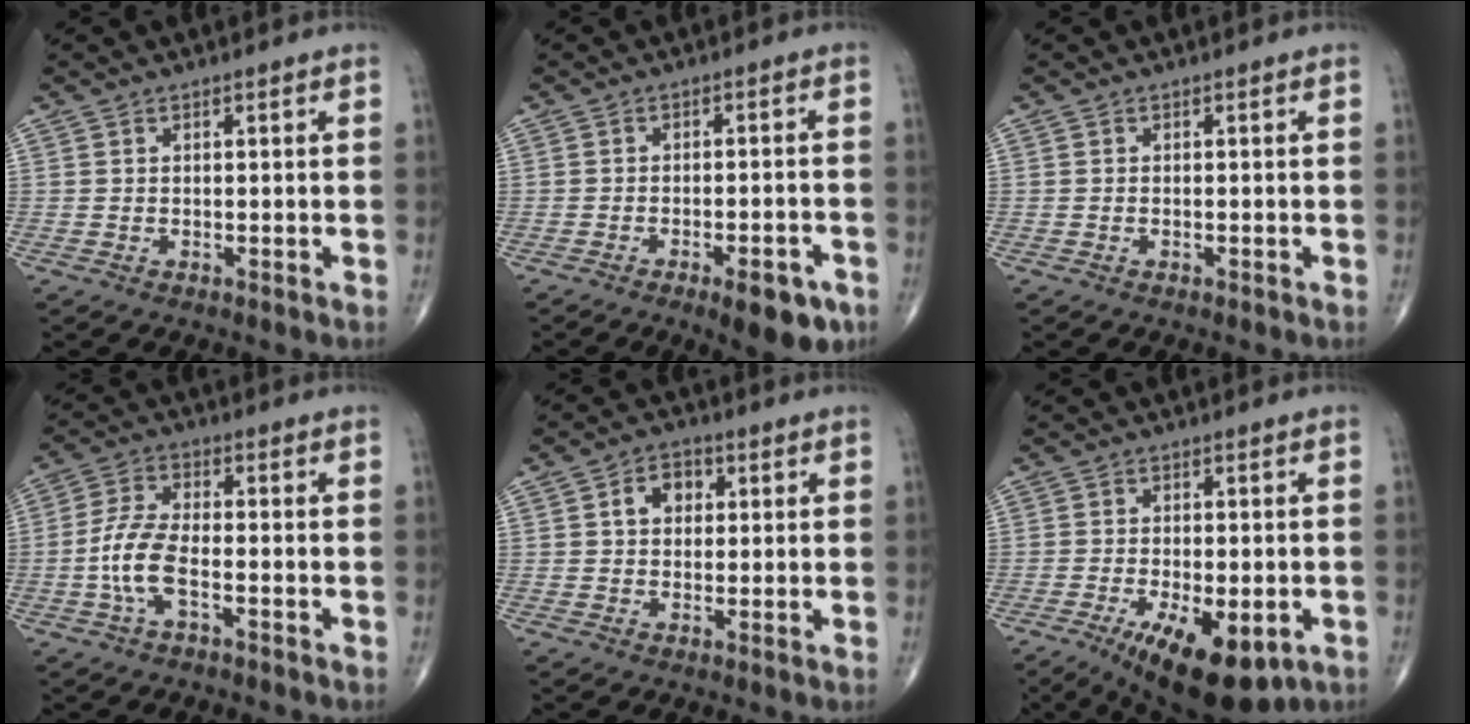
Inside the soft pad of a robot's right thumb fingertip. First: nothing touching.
{"total": 8.1, "force": [-4.5, 2.8, 6.1], "torque": [-0.065, 0.014, -0.056]}
{"total": 0.0}
{"total": 7.7, "force": [-2.4, 3.2, 6.6], "torque": [-0.150, 0.024, -0.050]}
{"total": 5.1, "force": [1.1, 3.9, 3.2], "torque": [-0.034, 0.011, 0.013]}
{"total": 14.9, "force": [-6.6, 6.3, 11.8], "torque": [-0.168, -0.002, -0.086]}